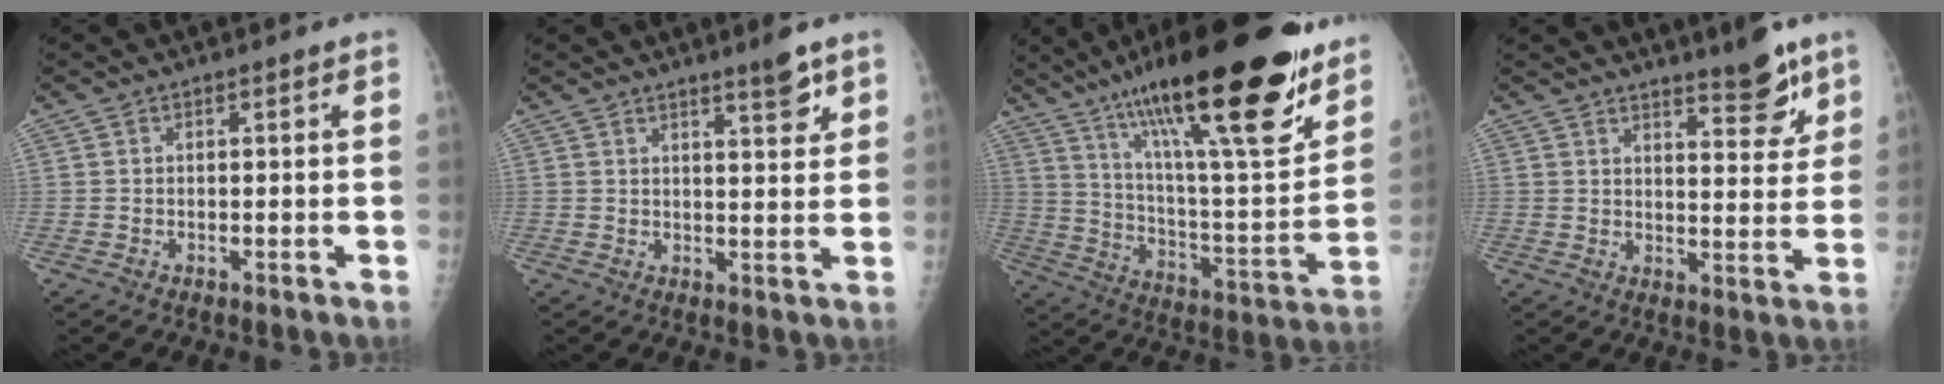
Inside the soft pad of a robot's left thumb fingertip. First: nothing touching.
{"total": 4.6, "force": [3.2, 0.7, 3.2], "torque": [-0.039, -0.024, 0.046]}
{"total": 30.9, "force": [19.8, 6.8, 22.7], "torque": [-0.342, -0.061, 0.325]}
{"total": 7.9, "force": [5.9, 2.0, 4.9], "torque": [-0.046, -0.046, 0.087]}